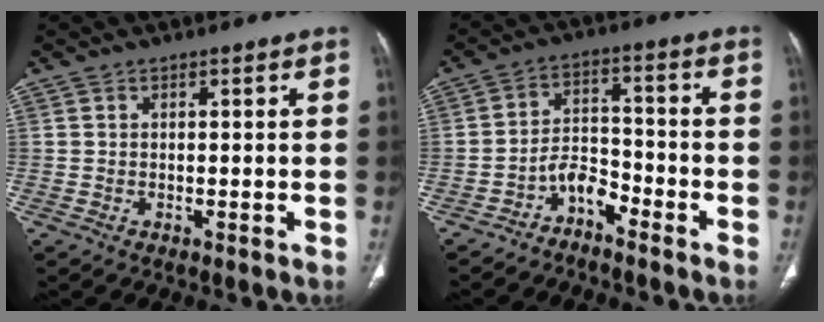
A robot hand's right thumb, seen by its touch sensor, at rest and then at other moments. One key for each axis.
{"total": 5.1, "fx": -4.0, "fy": 2.2, "fz": 2.3, "tx": -0.028, "ty": 0.048, "tz": -0.079}